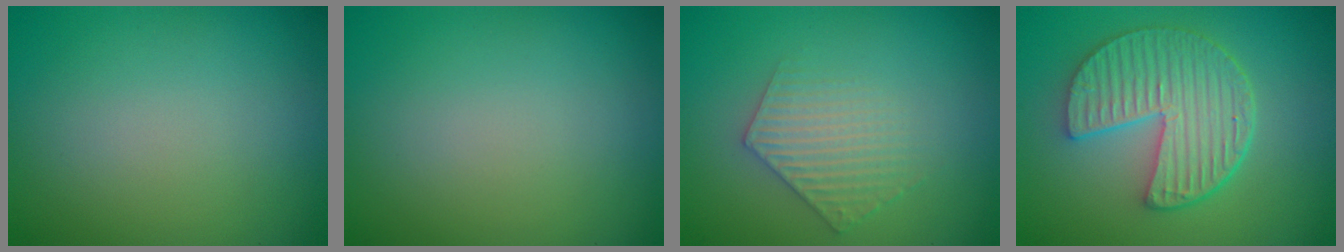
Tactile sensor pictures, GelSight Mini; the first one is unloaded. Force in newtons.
{"total": 0.0}
{"total": 2.9, "press": 2.9, "slide": 0.5}
{"total": 6.0, "press": 4.8, "slide": 3.6}